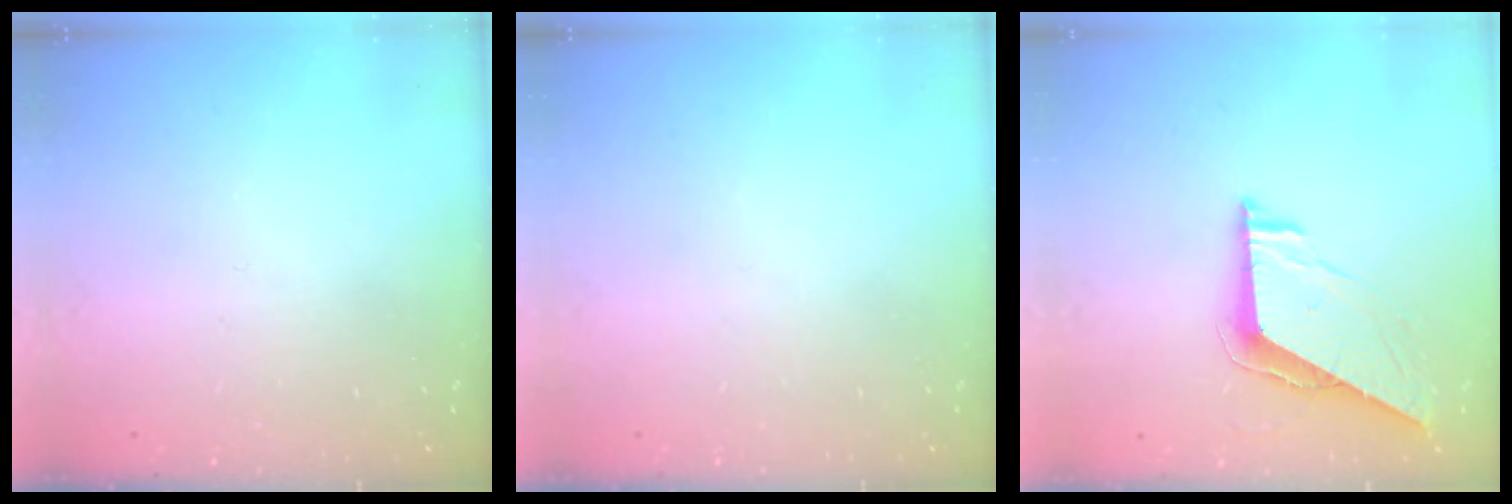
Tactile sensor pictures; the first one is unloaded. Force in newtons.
{"total": 0.0}
{"total": 7.6, "press": 7.6, "slide": 0.7}